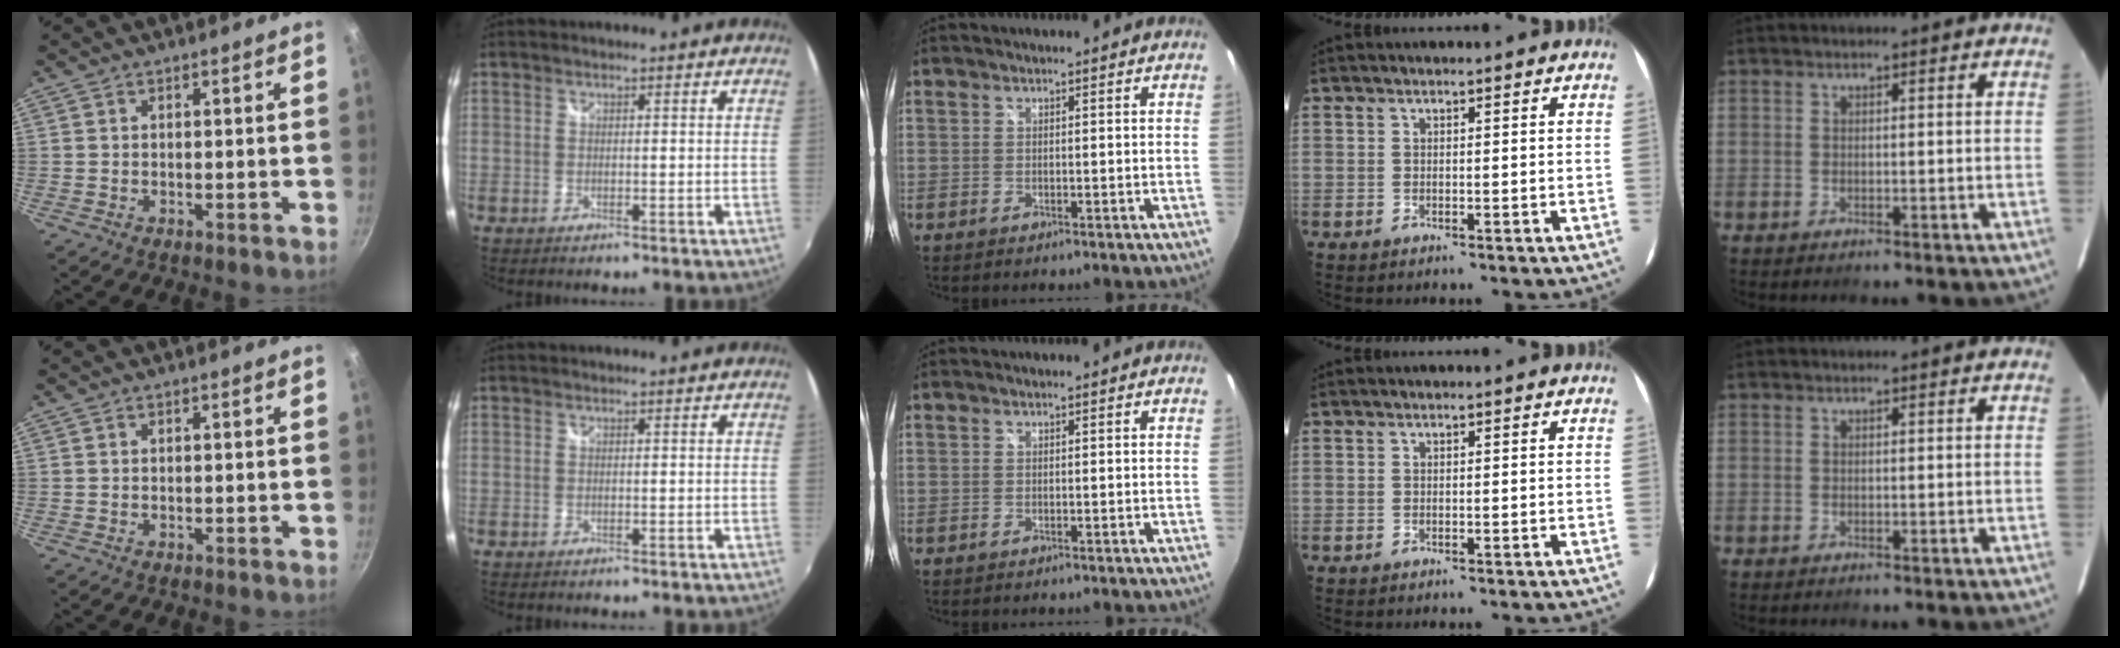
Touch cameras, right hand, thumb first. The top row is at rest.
{}